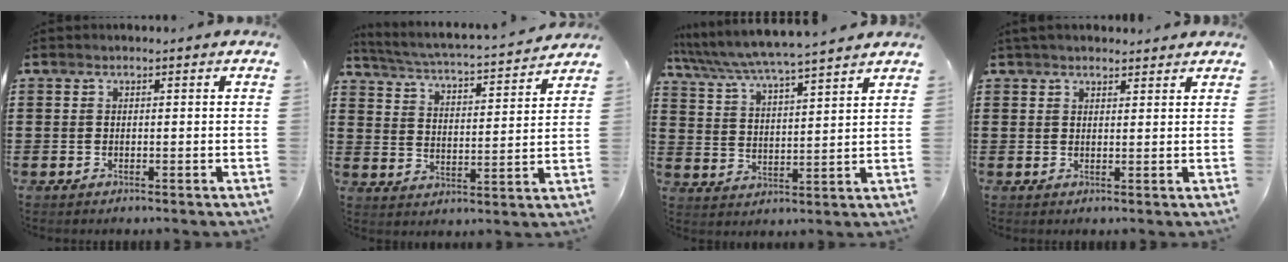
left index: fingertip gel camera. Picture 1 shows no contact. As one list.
[{"total": 3.5, "force": [3.3, -0.2, 1.1], "torque": [-0.042, -0.031, 0.046]}, {"total": 5.1, "force": [4.8, -0.4, 1.8], "torque": [-0.057, -0.034, 0.077]}, {"total": 2.4, "force": [2.2, 0.6, 0.7], "torque": [-0.019, 0.002, 0.042]}]